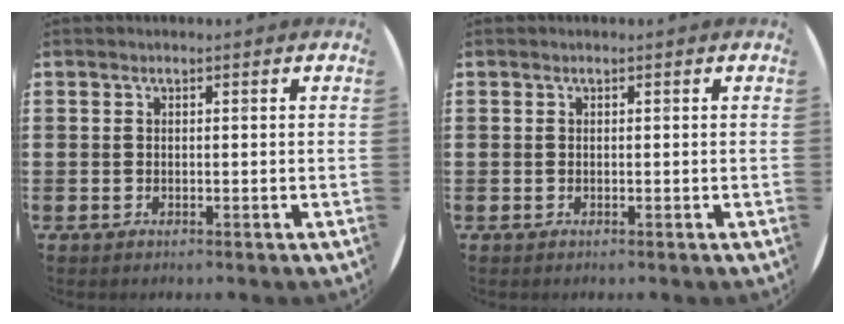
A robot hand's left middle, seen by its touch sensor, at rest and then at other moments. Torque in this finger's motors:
{"motor_torque": [-0.12, 0.00, 0.02, 0.01]}